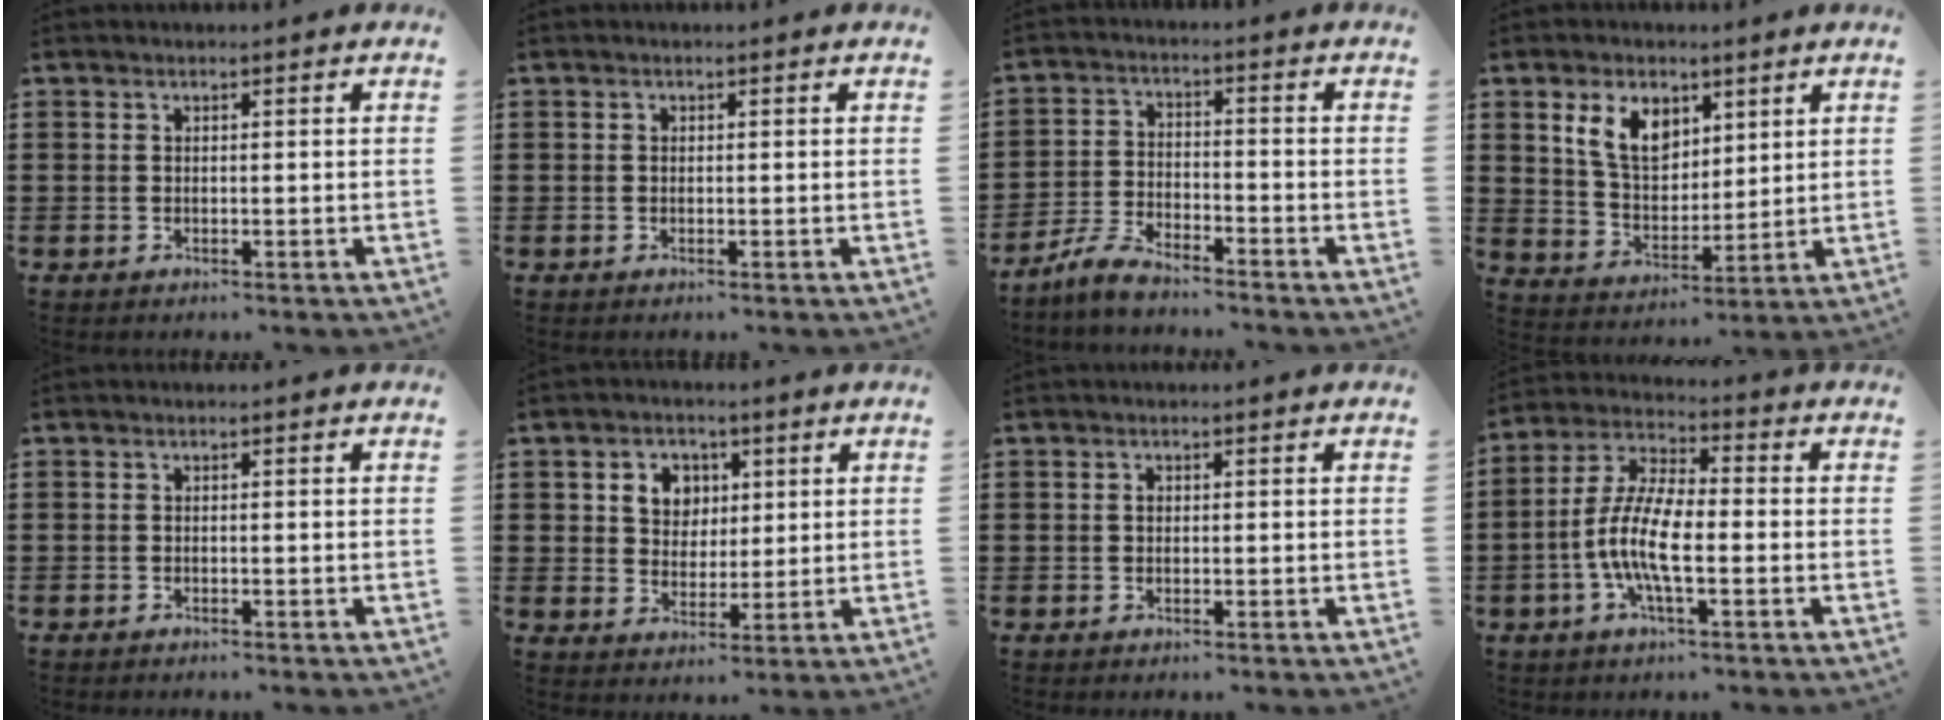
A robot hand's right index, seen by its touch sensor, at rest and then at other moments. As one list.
[{"total": 0.0}, {"total": 5.2, "force": [-4.8, 0.7, 1.9], "torque": [-0.053, -0.001, -0.097]}, {"total": 7.7, "force": [3.6, 5.0, 4.6], "torque": [-0.113, 0.016, 0.068]}, {"total": 0.6, "force": [-0.6, 0.0, 0.0], "torque": [-0.001, -0.002, -0.011]}, {"total": 5.8, "force": [2.2, 5.1, 1.8], "torque": [-0.045, 0.011, 0.034]}, {"total": 0.8, "force": [0.1, 0.6, 0.6], "torque": [-0.014, 0.002, 0.001]}, {"total": 9.4, "force": [-2.5, 2.9, 8.5], "torque": [-0.199, -0.014, -0.055]}]